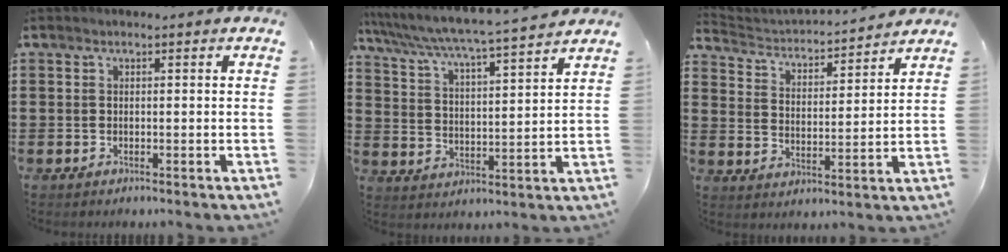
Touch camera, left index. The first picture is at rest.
{"total": 4.5, "force": [4.2, -0.5, 1.7], "torque": [-0.054, -0.035, 0.061]}
{"total": 2.8, "force": [2.7, 0.6, 0.2], "torque": [-0.026, -0.027, 0.037]}